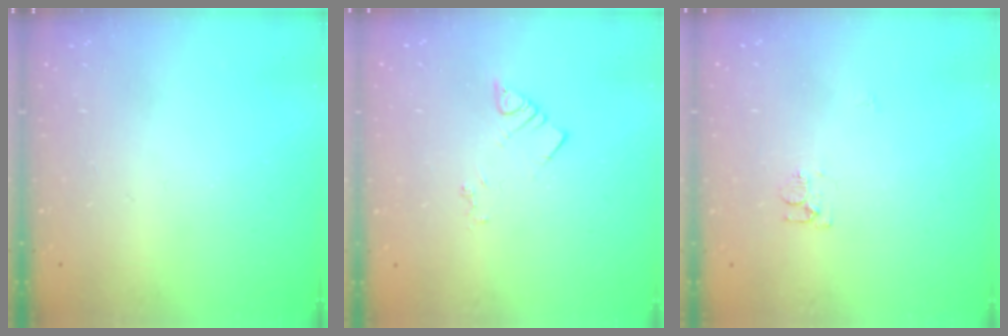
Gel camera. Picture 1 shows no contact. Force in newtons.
{"total": 3.2, "press": 3.1, "slide": 0.5}
{"total": 5.5, "press": 5.5, "slide": 0.4}